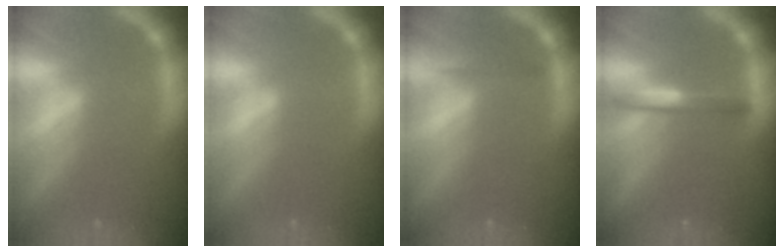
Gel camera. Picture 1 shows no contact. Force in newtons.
{"total": 0.0}
{"total": 1.4}
{"total": 2.4}